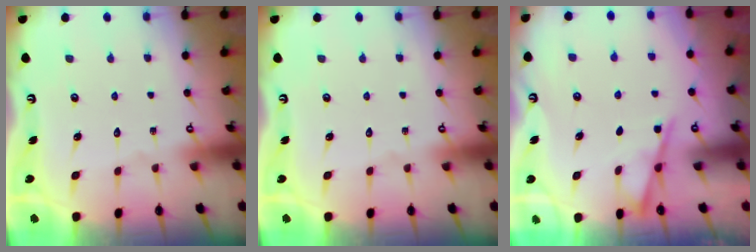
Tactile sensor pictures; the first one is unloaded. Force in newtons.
{"total": 0.0}
{"total": 4.7, "press": 4.7, "slide": 0.7}